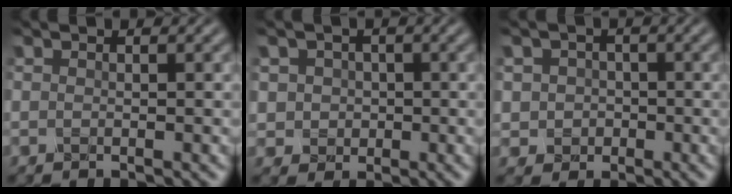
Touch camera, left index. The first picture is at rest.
{"total": 2.5, "force": [0.3, 2.4, 0.8], "torque": [-0.005, 0.004, 0.003]}
{"total": 2.5, "force": [-0.1, 2.4, 0.7], "torque": [0.007, -0.001, -0.009]}